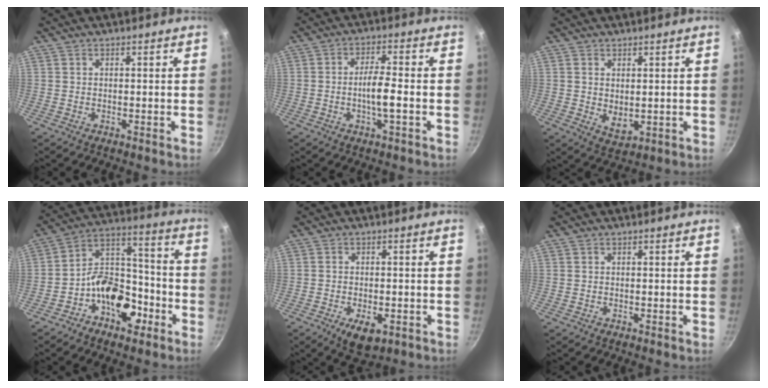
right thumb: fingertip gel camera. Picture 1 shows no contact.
{"total": 5.8, "force": [-1.5, 1.4, 5.4], "torque": [-0.100, 0.018, -0.030]}
{"total": 4.4, "force": [0.6, 2.8, 3.3], "torque": [-0.053, -0.014, 0.018]}
{"total": 14.2, "force": [-6.6, 8.9, 8.8], "torque": [-0.096, 0.077, -0.119]}
{"total": 6.5, "force": [-2.5, 3.4, 4.9], "torque": [-0.063, 0.006, -0.029]}
{"total": 0.0}